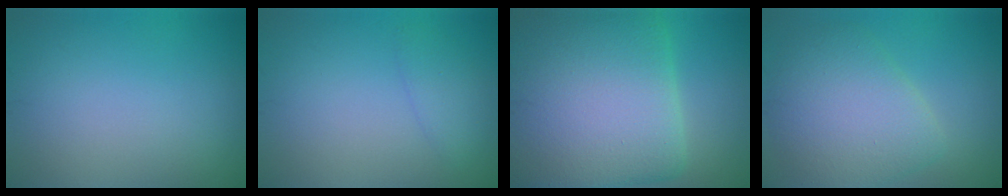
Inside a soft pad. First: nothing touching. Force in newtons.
{"total": 1.5, "press": 1.5, "slide": 0.2}
{"total": 16.8, "press": 16.8, "slide": 0.3}
{"total": 6.6, "press": 6.6, "slide": 0.2}